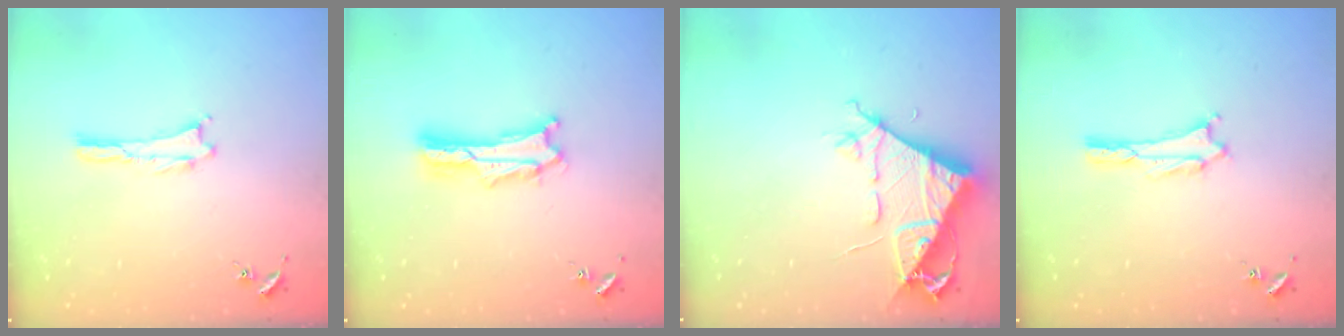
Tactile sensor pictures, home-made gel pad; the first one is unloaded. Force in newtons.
{"total": 2.0, "press": 2.0, "slide": 0.3}
{"total": 7.1, "press": 7.0, "slide": 0.8}
{"total": 1.6, "press": 1.6, "slide": 0.2}